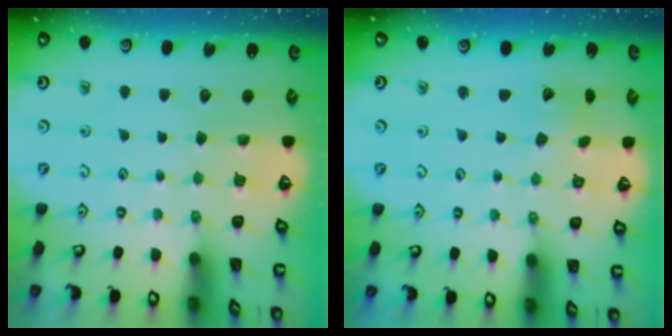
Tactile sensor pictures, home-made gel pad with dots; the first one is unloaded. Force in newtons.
{"total": 2.6, "press": 2.6, "slide": 0.3}